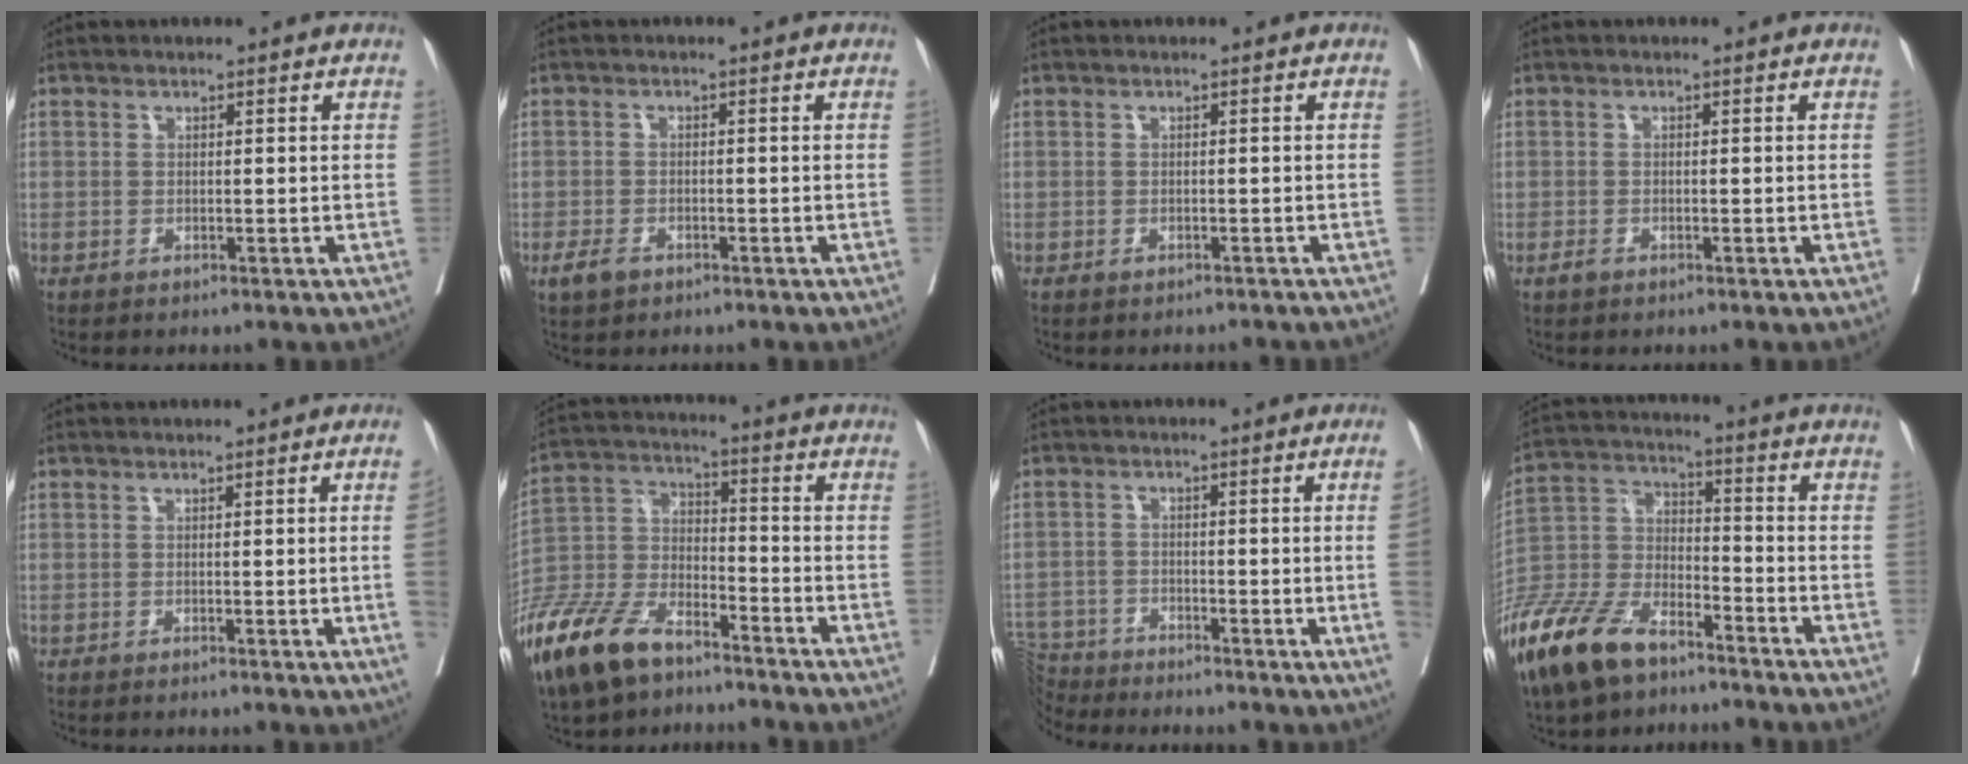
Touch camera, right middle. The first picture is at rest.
{"total": 2.8, "force": [-1.6, 1.7, 1.6], "torque": [-0.026, -0.004, -0.026]}
{"total": 2.3, "force": [-2.0, 0.9, 0.4], "torque": [-0.002, -0.003, -0.029]}
{"total": 0.9, "force": [-0.6, 0.5, 0.5], "torque": [-0.007, -0.004, -0.013]}
{"total": 4.5, "force": [-0.4, -1.5, 4.2], "torque": [-0.060, -0.009, -0.001]}
{"total": 16.9, "force": [-12.2, 6.7, 9.5], "torque": [-0.214, -0.022, -0.238]}
{"total": 7.0, "force": [-5.2, -0.6, 4.7], "torque": [-0.086, 0.016, -0.089]}
{"total": 18.6, "force": [-13.4, 7.4, 10.5], "torque": [-0.248, -0.026, -0.261]}